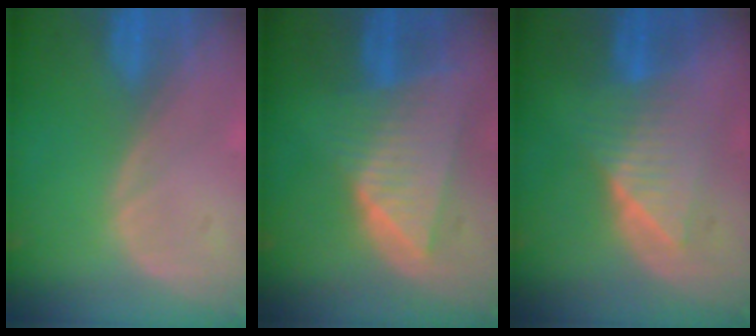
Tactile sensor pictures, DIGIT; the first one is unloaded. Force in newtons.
{"total": 8.8, "press": 7.9, "slide": 3.7}
{"total": 6.4, "press": 6.3, "slide": 1.1}